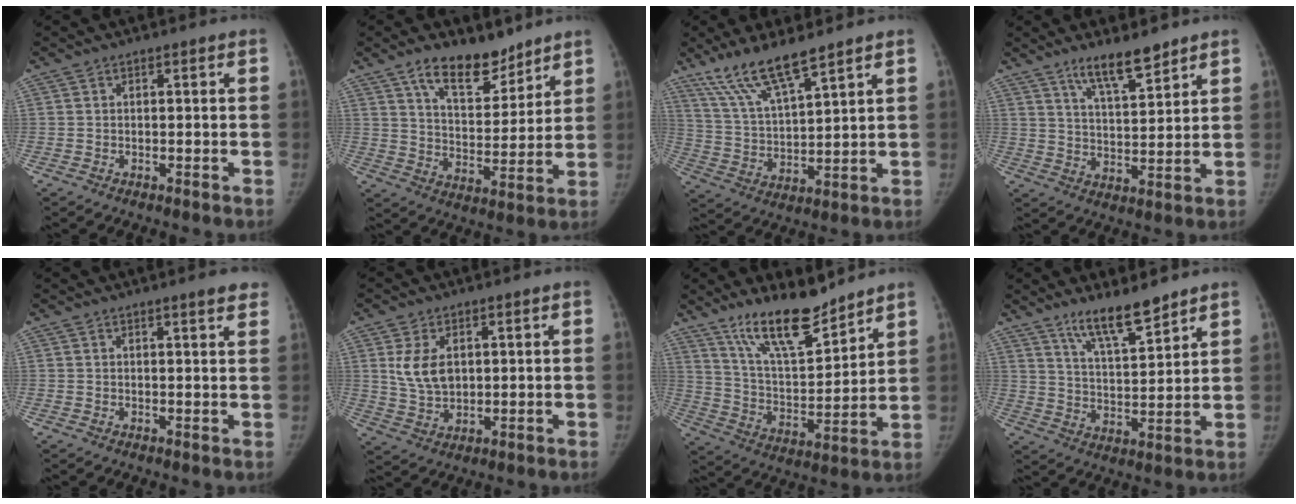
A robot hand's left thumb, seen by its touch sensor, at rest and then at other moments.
{"total": 12.1, "force": [8.9, 5.5, 6.2], "torque": [-0.066, -0.064, 0.156]}
{"total": 11.6, "force": [8.8, 1.9, 7.2], "torque": [-0.134, -0.042, 0.182]}
{"total": 8.7, "force": [6.6, 1.8, 5.3], "torque": [-0.080, -0.048, 0.121]}
{"total": 3.8, "force": [2.8, 0.4, 2.5], "torque": [-0.018, -0.006, 0.033]}
{"total": 7.1, "force": [1.9, 4.6, 5.1], "torque": [-0.080, -0.006, 0.046]}
{"total": 15.2, "force": [12.0, 4.1, 8.3], "torque": [-0.114, -0.077, 0.221]}
{"total": 9.8, "force": [7.7, 1.8, 5.9], "torque": [-0.091, -0.058, 0.145]}